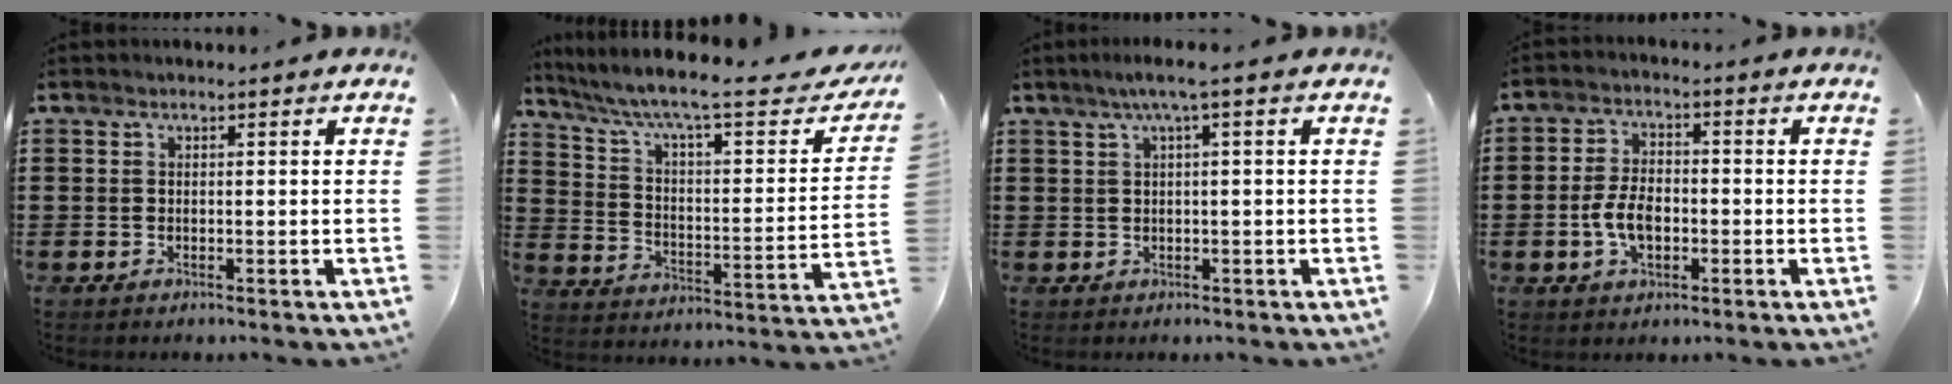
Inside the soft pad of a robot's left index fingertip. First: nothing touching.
{"total": 8.9, "force": [6.3, 1.2, 6.1], "torque": [-0.133, -0.036, 0.096]}
{"total": 2.7, "force": [0.6, -0.2, 2.6], "torque": [-0.047, -0.001, 0.010]}
{"total": 5.8, "force": [-1.3, 3.2, 4.7], "torque": [-0.095, -0.003, -0.028]}